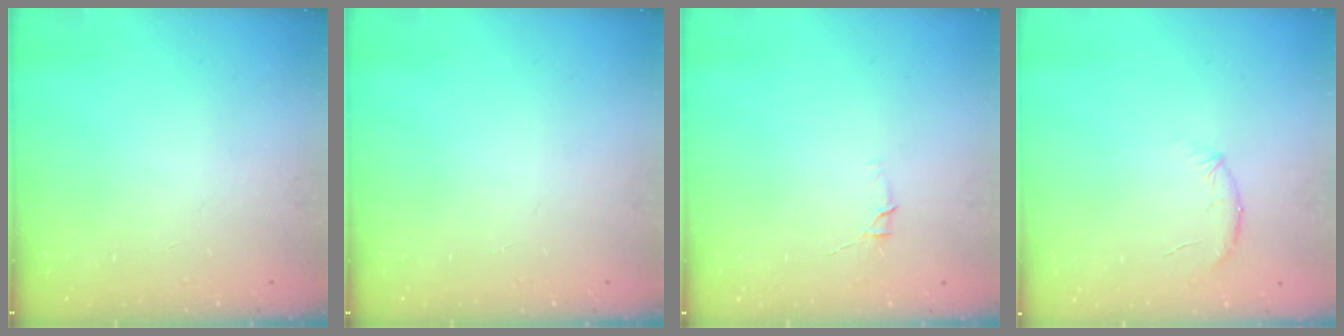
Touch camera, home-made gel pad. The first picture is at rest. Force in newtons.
{"total": 0.0}
{"total": 4.5, "press": 4.4, "slide": 1.0}
{"total": 8.3, "press": 8.1, "slide": 1.7}